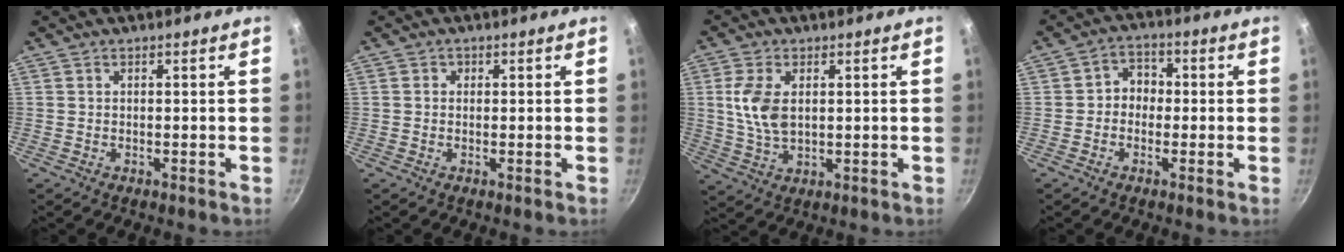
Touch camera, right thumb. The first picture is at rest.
{"total": 0.8, "force": [0.1, 0.8, 0.1], "torque": [0.003, 0.003, -0.001]}
{"total": 8.0, "force": [1.5, 4.7, 6.4], "torque": [-0.127, -0.007, 0.031]}
{"total": 4.8, "force": [-0.4, 4.1, 2.5], "torque": [-0.007, 0.017, -0.019]}